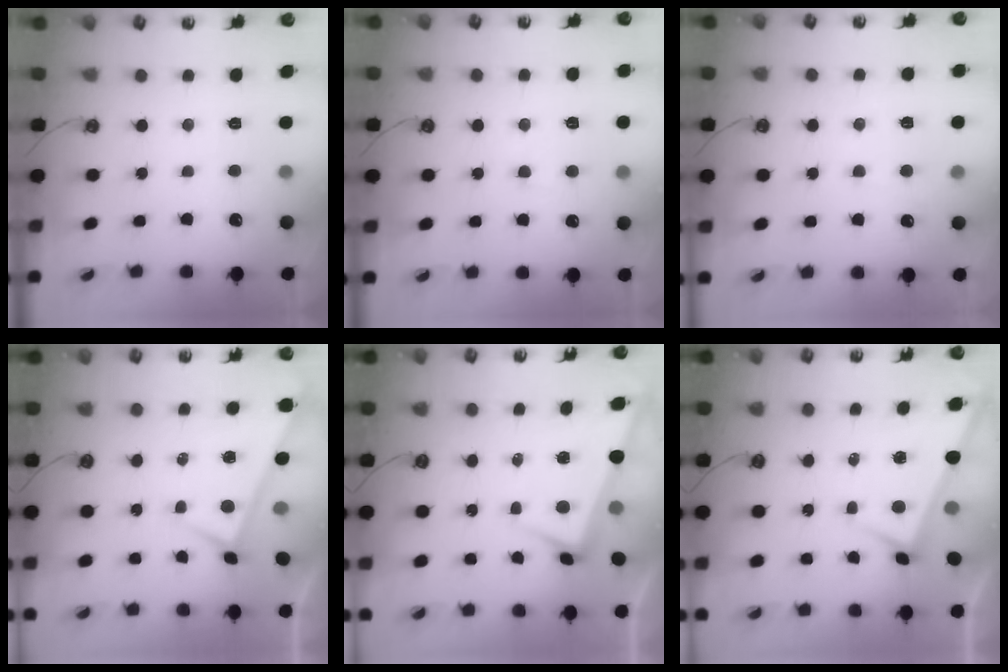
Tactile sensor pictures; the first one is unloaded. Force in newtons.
{"total": 1.0, "press": 0.8, "slide": 0.6}
{"total": 5.9, "press": 5.9, "slide": 0.4}
{"total": 0.0}
{"total": 1.9, "press": 1.8, "slide": 0.6}
{"total": 2.6, "press": 2.6, "slide": 0.1}